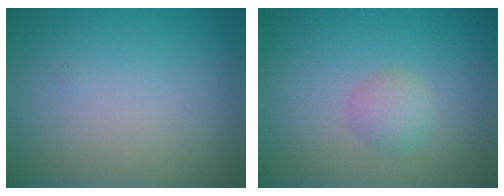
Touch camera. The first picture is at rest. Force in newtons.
{"total": 1.7, "press": 1.7, "slide": 0.1}